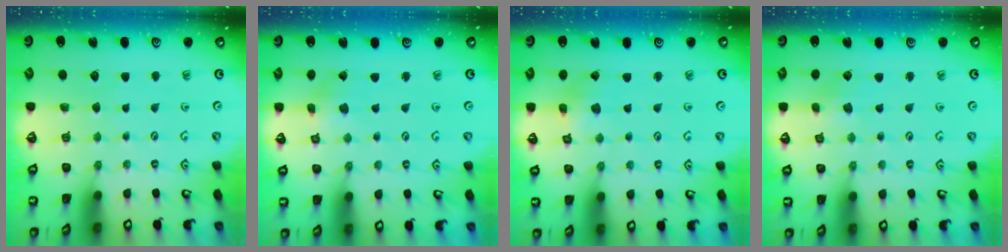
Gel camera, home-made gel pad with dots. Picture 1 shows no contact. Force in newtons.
{"total": 2.2, "press": 2.2, "slide": 0.1}
{"total": 2.8, "press": 2.8, "slide": 0.1}
{"total": 1.3, "press": 1.3, "slide": 0.1}